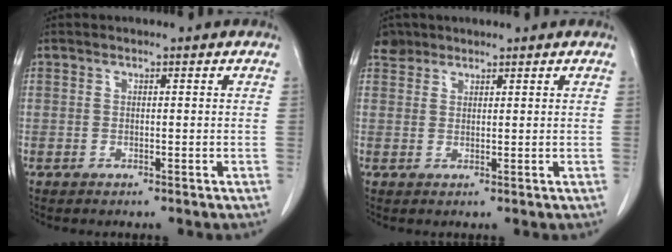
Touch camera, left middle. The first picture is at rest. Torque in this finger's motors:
{"motor_torque": [-0.28, -0.14, 0.03, 0.00]}